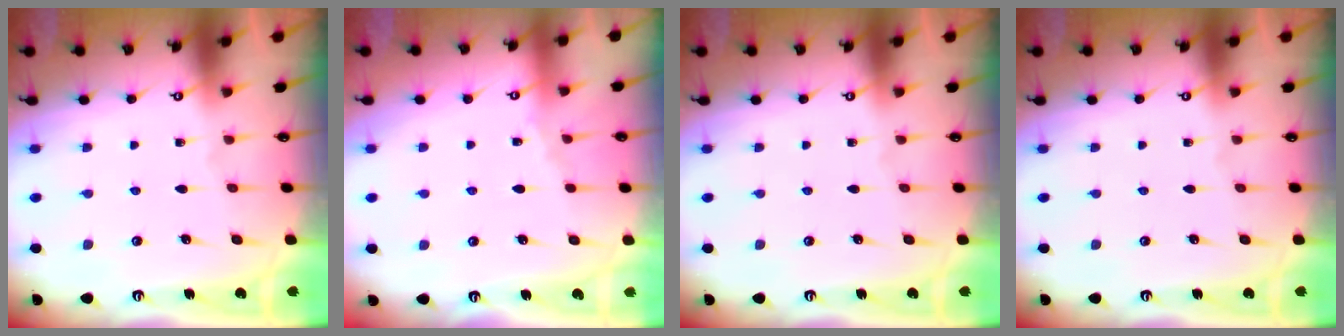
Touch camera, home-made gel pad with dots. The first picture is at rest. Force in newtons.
{"total": 1.8, "press": 1.8, "slide": 0.4}
{"total": 0.0}
{"total": 0.0}